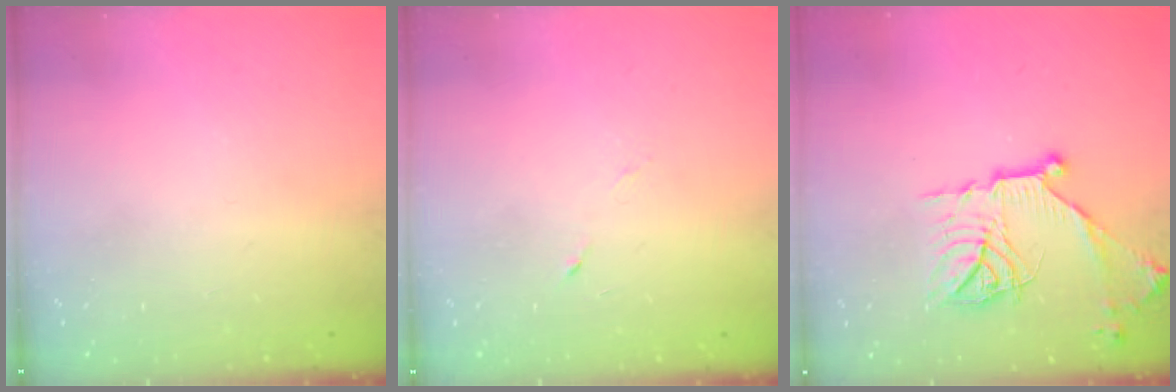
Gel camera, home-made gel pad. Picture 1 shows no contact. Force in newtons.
{"total": 3.4, "press": 3.2, "slide": 0.9}
{"total": 16.2, "press": 16.2, "slide": 0.4}